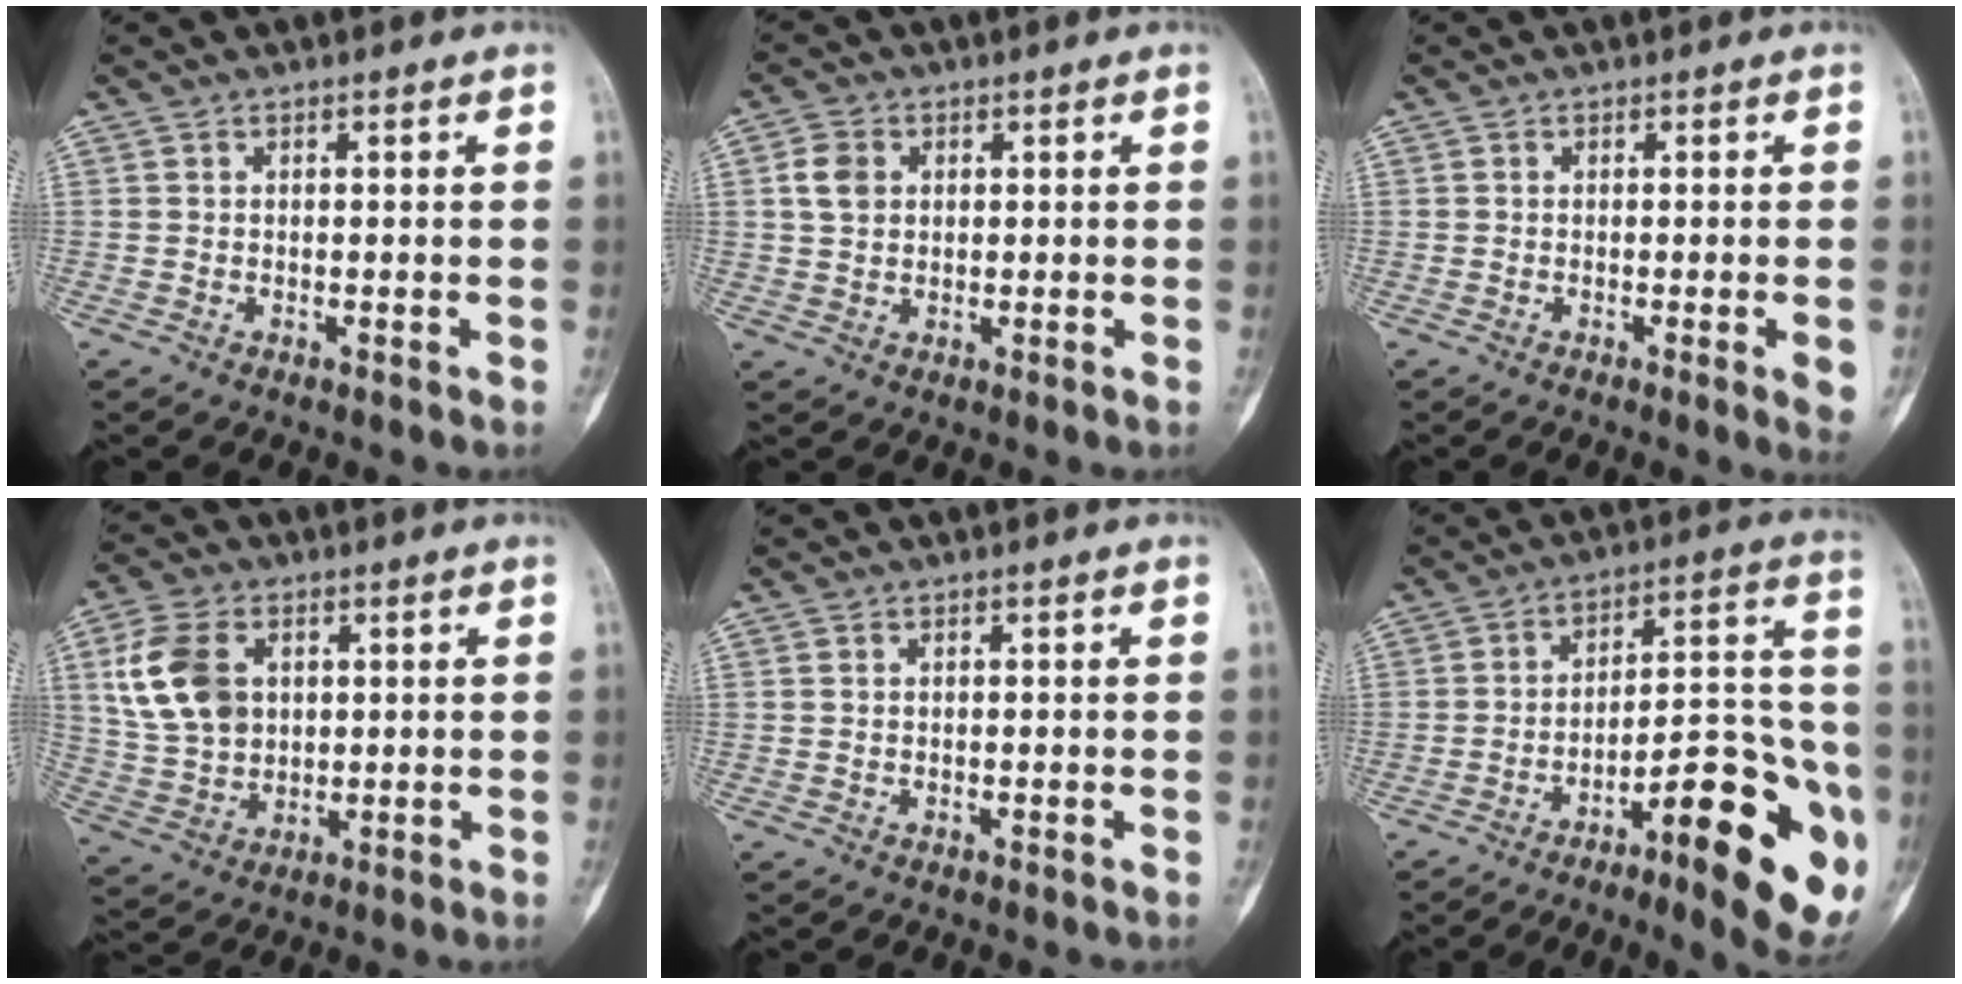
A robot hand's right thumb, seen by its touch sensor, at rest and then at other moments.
{"total": 4.8, "force": [1.0, 3.8, 2.7], "torque": [-0.038, 0.003, 0.016]}
{"total": 2.9, "force": [-1.0, 0.4, 2.7], "torque": [-0.030, -0.005, -0.015]}
{"total": 12.6, "force": [3.2, 9.1, 8.1], "torque": [-0.139, -0.004, 0.068]}
{"total": 0.0}
{"total": 20.8, "force": [-9.2, 5.8, 17.7], "torque": [-0.197, 0.060, -0.127]}